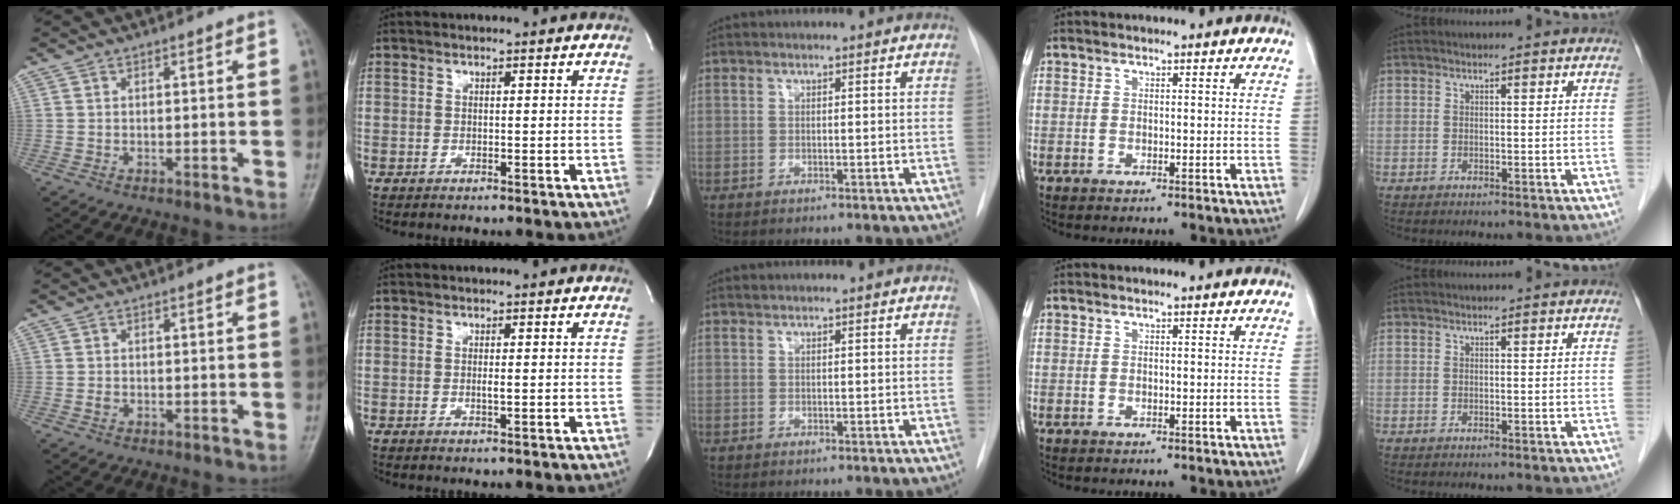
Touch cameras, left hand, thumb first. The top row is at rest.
{"thumb": {"total": 0.7, "force": [-0.1, 0.6, 0.3], "torque": [-0.004, 0.005, -0.001]}, "index": {"total": 0.6, "force": [0.1, 0.0, 0.6], "torque": [-0.015, -0.002, 0.000]}}